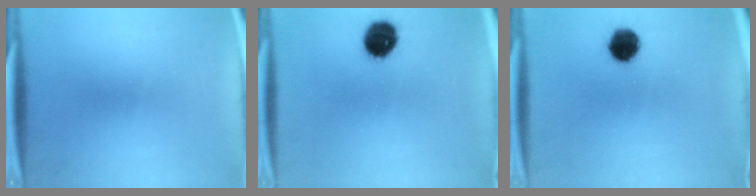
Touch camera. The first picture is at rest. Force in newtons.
{"total": 8.7}
{"total": 6.9}